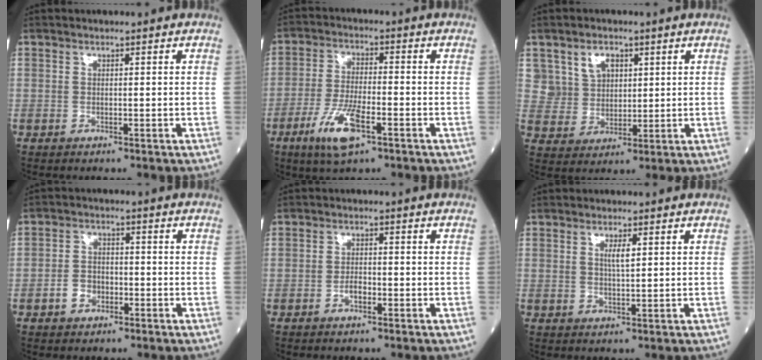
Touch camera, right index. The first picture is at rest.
{"total": 8.5, "force": [-4.3, 1.9, 7.1], "torque": [-0.144, -0.015, -0.077]}
{"total": 6.3, "force": [3.1, 5.0, 2.1], "torque": [-0.037, 0.014, 0.065]}
{"total": 3.6, "force": [-1.6, 2.6, 1.8], "torque": [-0.039, 0.006, -0.027]}
{"total": 1.7, "force": [-0.9, 0.8, 1.3], "torque": [-0.020, 0.003, -0.017]}
{"total": 2.1, "force": [0.8, 0.2, 2.0], "torque": [-0.037, -0.003, 0.013]}